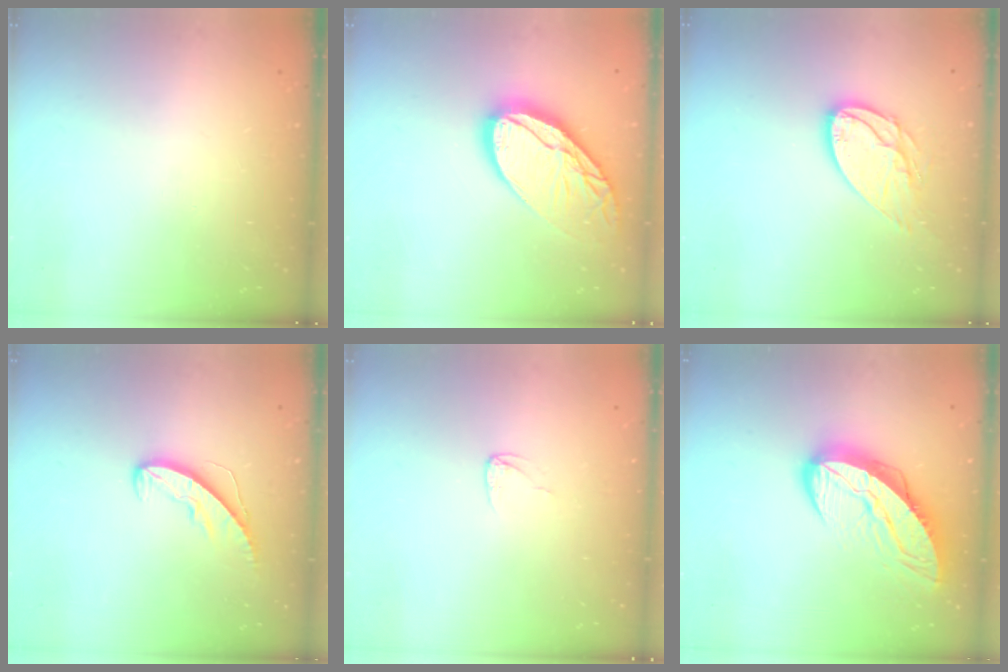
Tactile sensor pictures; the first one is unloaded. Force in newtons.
{"total": 16.8, "press": 16.7, "slide": 1.9}
{"total": 12.9, "press": 12.9, "slide": 1.0}
{"total": 7.0, "press": 7.0, "slide": 0.6}
{"total": 3.6, "press": 3.6, "slide": 0.2}
{"total": 15.3, "press": 15.3, "slide": 1.2}